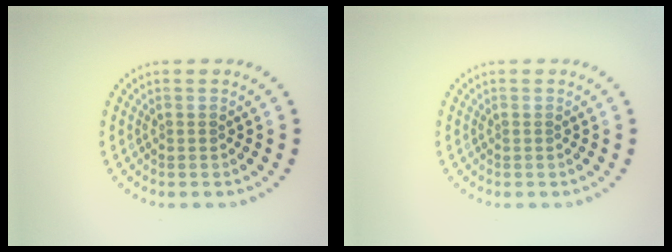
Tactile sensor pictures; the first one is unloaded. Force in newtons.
{"total": 0.0}